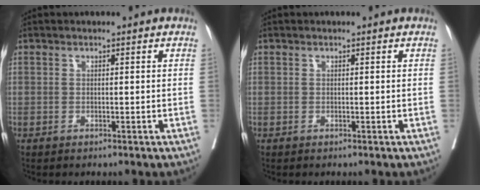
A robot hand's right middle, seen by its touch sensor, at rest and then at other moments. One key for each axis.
{"total": 0.0}